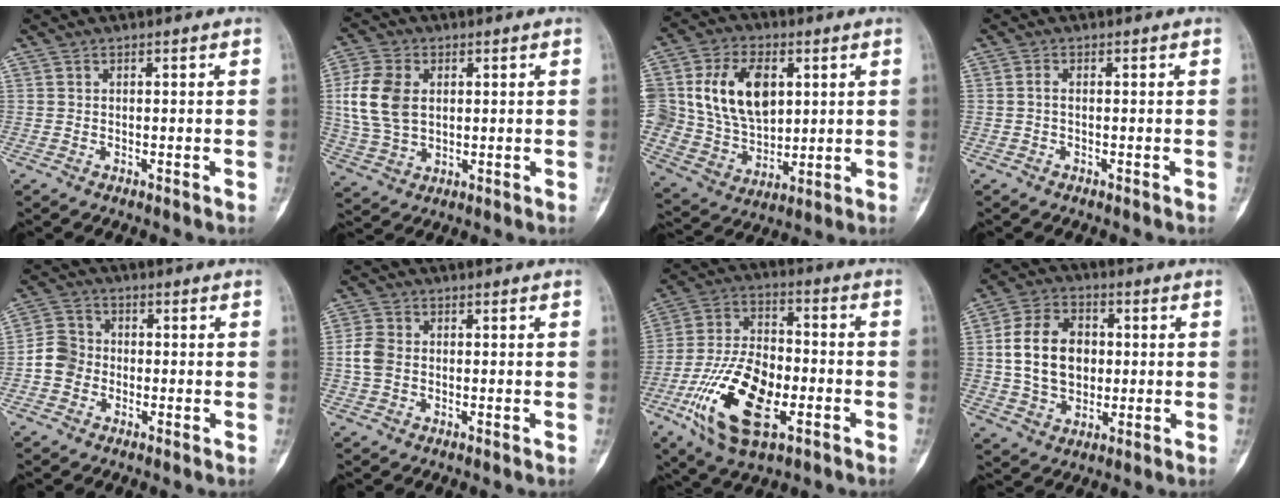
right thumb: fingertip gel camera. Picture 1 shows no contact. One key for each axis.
{"total": 11.3, "fx": 1.7, "fy": 7.7, "fz": 8.0, "tx": -0.162, "ty": 0.001, "tz": 0.034}
{"total": 17.2, "fx": 4.1, "fy": 12.0, "fz": 11.6, "tx": -0.176, "ty": -0.005, "tz": 0.085}
{"total": 1.0, "fx": -0.2, "fy": 0.6, "fz": 0.8, "tx": -0.012, "ty": 0.002, "tz": -0.007}
{"total": 5.8, "fx": -1.3, "fy": 5.1, "fz": 2.4, "tx": -0.028, "ty": 0.017, "tz": -0.039}
{"total": 4.4, "fx": -0.3, "fy": 3.4, "fz": 2.8, "tx": -0.065, "ty": 0.008, "tz": -0.012}
{"total": 18.9, "fx": -6.8, "fy": 9.5, "fz": 14.8, "tx": -0.277, "ty": 0.025, "tz": -0.121}
{"total": 13.5, "fx": 0.9, "fy": 9.9, "fz": 9.1, "tx": -0.139, "ty": 0.011, "tz": 0.016}